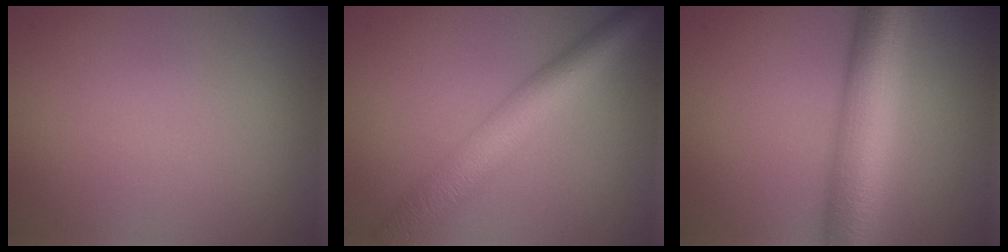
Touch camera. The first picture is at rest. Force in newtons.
{"total": 6.5, "press": 6.5, "slide": 0.1}
{"total": 9.3, "press": 9.3, "slide": 0.2}